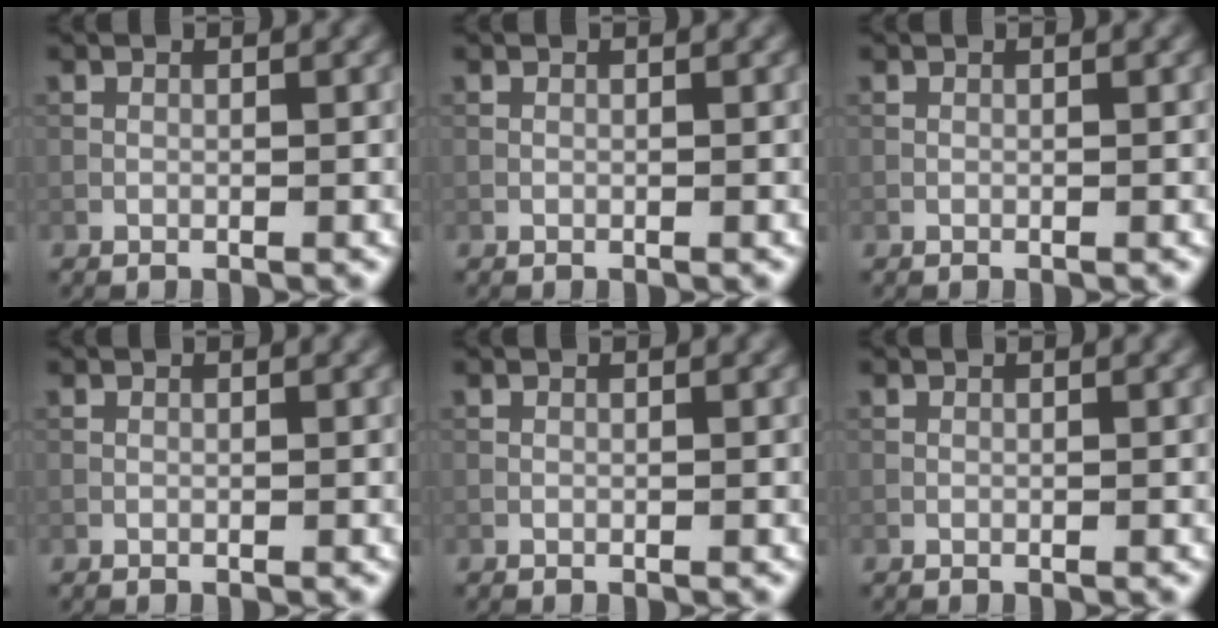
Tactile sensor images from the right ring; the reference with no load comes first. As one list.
[{"total": 0.0}, {"total": 0.0}, {"total": 0.0}, {"total": 0.0}, {"total": 0.0}]